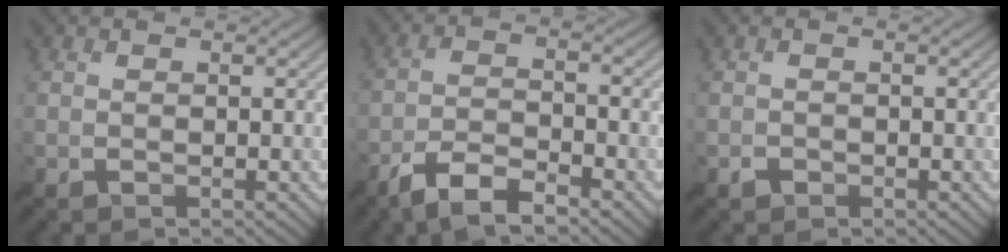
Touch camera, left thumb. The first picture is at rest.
{"total": 6.4, "force": [-4.6, 1.7, 4.0], "torque": [-0.082, 0.002, -0.093]}
{"total": 0.8, "force": [-0.4, 0.7, 0.1], "torque": [-0.002, 0.004, -0.010]}